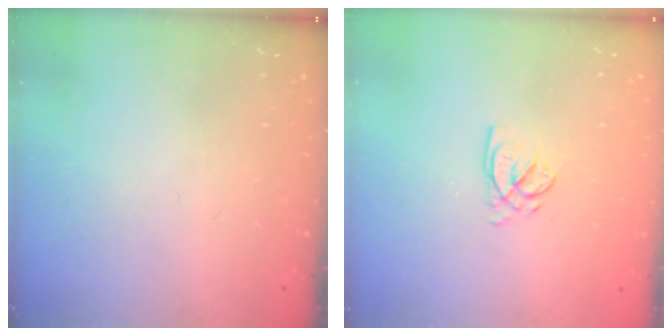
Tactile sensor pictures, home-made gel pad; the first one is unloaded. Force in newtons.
{"total": 2.3, "press": 2.3, "slide": 0.3}